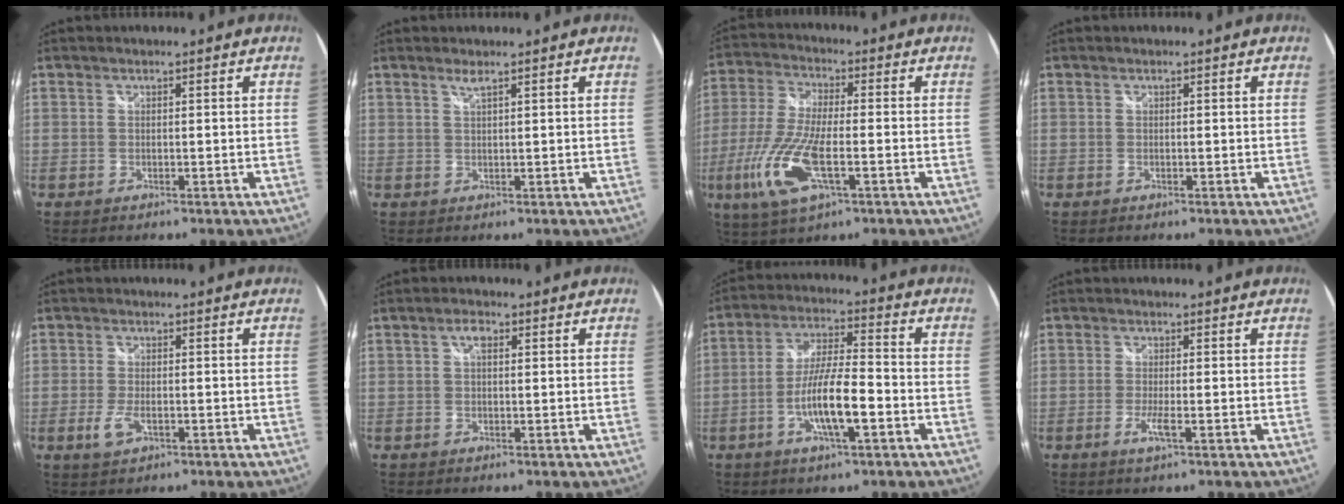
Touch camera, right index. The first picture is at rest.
{"total": 1.2, "force": [0.9, -0.3, 0.8], "torque": [-0.013, 0.001, 0.016]}
{"total": 14.3, "force": [-4.9, 4.6, 12.7], "torque": [-0.282, -0.018, -0.097]}
{"total": 0.0}
{"total": 3.9, "force": [-1.6, 1.8, 3.1], "torque": [-0.072, -0.007, -0.030]}
{"total": 2.0, "force": [0.6, 1.0, 1.6], "torque": [-0.028, 0.008, 0.008]}
{"total": 10.7, "force": [-3.9, 1.9, 9.8], "torque": [-0.192, -0.002, -0.071]}
{"total": 2.8, "force": [-1.3, 0.0, 2.5], "torque": [-0.055, -0.007, -0.026]}